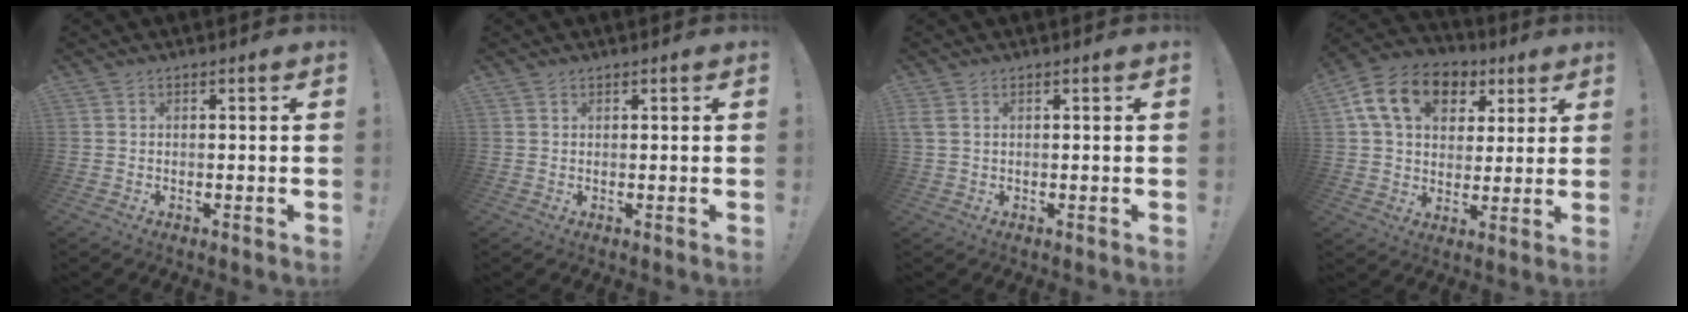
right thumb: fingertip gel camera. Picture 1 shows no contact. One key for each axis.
{"total": 0.8, "fx": 0.7, "fy": 0.4, "fz": 0.0, "tx": 0.006, "ty": -0.002, "tz": 0.012}
{"total": 2.1, "fx": 1.0, "fy": 1.1, "fz": 1.5, "tx": -0.029, "ty": 0.004, "tz": 0.021}
{"total": 16.5, "fx": 6.6, "fy": 11.8, "fz": 9.5, "tx": -0.150, "ty": -0.012, "tz": 0.124}